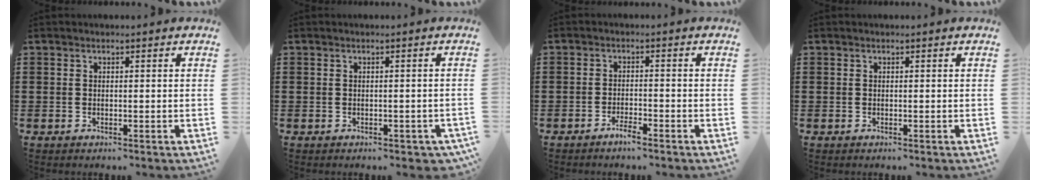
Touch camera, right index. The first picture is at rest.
{"total": 0.7, "force": [-0.5, 0.4, 0.3], "torque": [-0.008, -0.002, -0.009]}
{"total": 2.2, "force": [-1.9, 0.2, 1.2], "torque": [-0.022, 0.001, -0.034]}
{"total": 0.0}